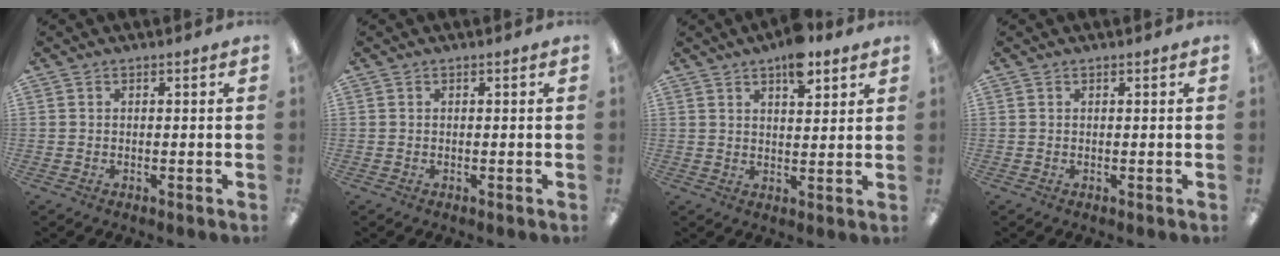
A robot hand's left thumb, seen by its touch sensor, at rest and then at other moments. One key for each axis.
{"total": 0.0}
{"total": 8.0, "fx": 5.3, "fy": 3.2, "fz": 5.0, "tx": -0.062, "ty": -0.028, "tz": 0.087}
{"total": 0.0}